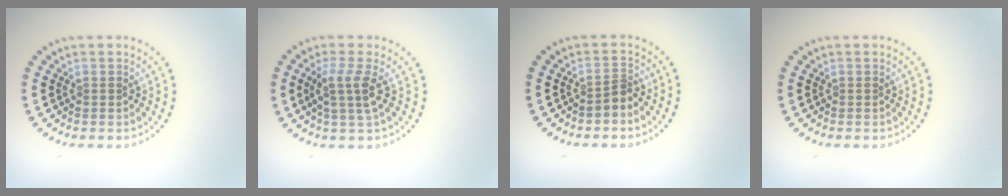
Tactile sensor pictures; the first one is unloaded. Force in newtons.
{"total": 2.7, "press": 2.1, "slide": 1.7}
{"total": 1.7, "press": 1.2, "slide": 1.1}
{"total": 0.0}